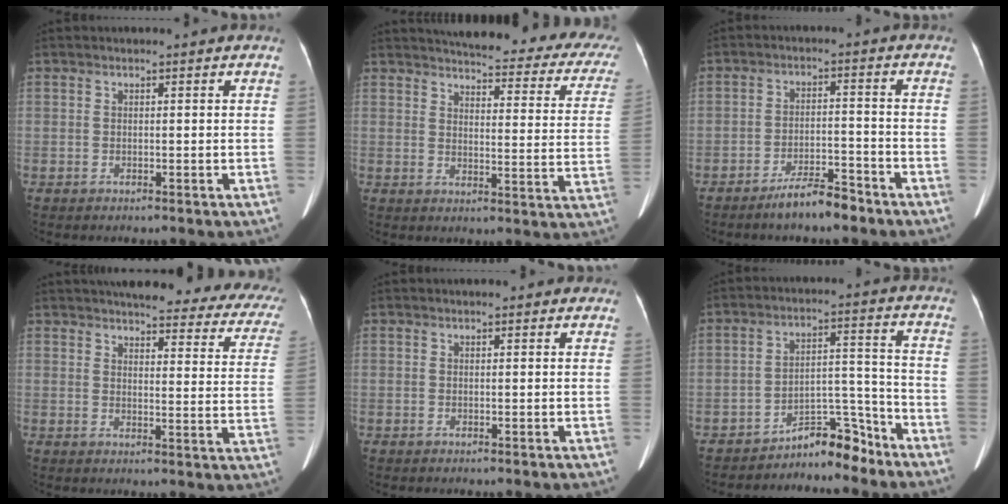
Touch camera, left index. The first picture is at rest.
{"total": 26.0, "force": [22.8, 5.6, 11.4], "torque": [-0.138, -0.049, 0.242]}
{"total": 5.7, "force": [-4.8, 1.0, 2.8], "torque": [-0.055, -0.004, -0.088]}
{"total": 25.7, "force": [22.2, 5.7, 11.5], "torque": [-0.136, -0.033, 0.235]}
{"total": 2.1, "force": [1.6, 0.9, 1.1], "torque": [-0.010, 0.018, 0.015]}
{"total": 6.6, "force": [-6.2, 1.7, 1.5], "torque": [-0.016, 0.044, -0.099]}